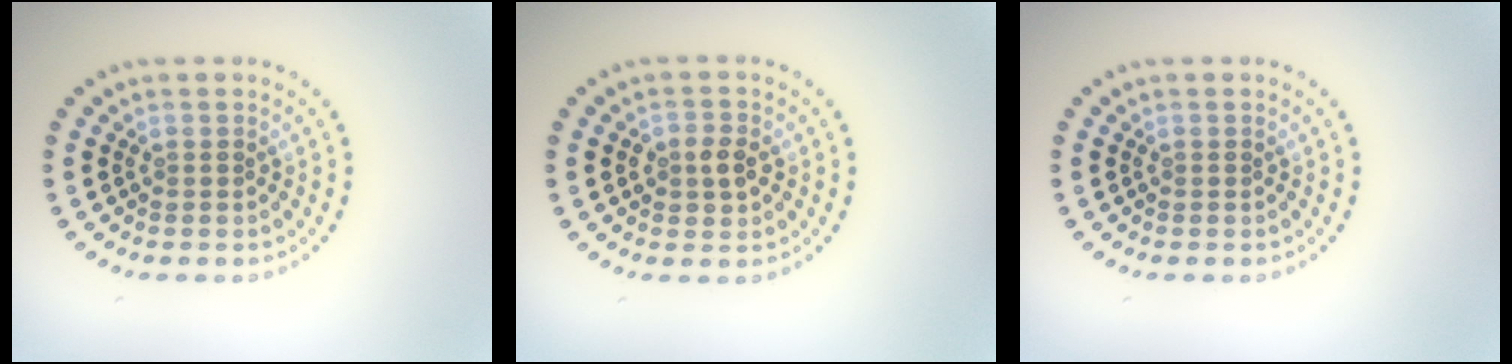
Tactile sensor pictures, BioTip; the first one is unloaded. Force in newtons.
{"total": 2.0, "press": 2.0, "slide": 0.2}
{"total": 0.0}